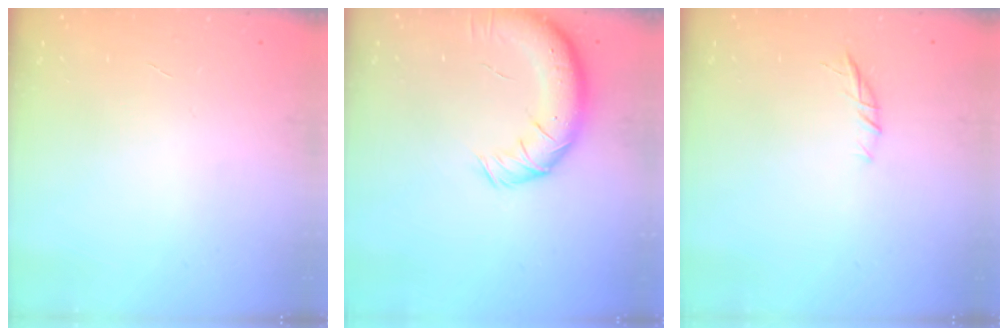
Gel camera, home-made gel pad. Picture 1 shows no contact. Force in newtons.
{"total": 13.5, "press": 13.1, "slide": 3.0}
{"total": 7.0, "press": 6.9, "slide": 1.5}